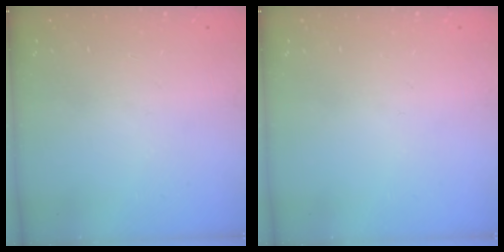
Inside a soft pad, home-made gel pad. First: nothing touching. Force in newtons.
{"total": 0.0}